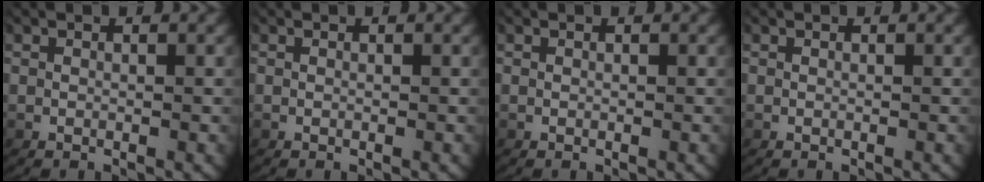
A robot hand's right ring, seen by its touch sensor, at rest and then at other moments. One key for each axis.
{"total": 0.0}
{"total": 0.0}
{"total": 0.0}